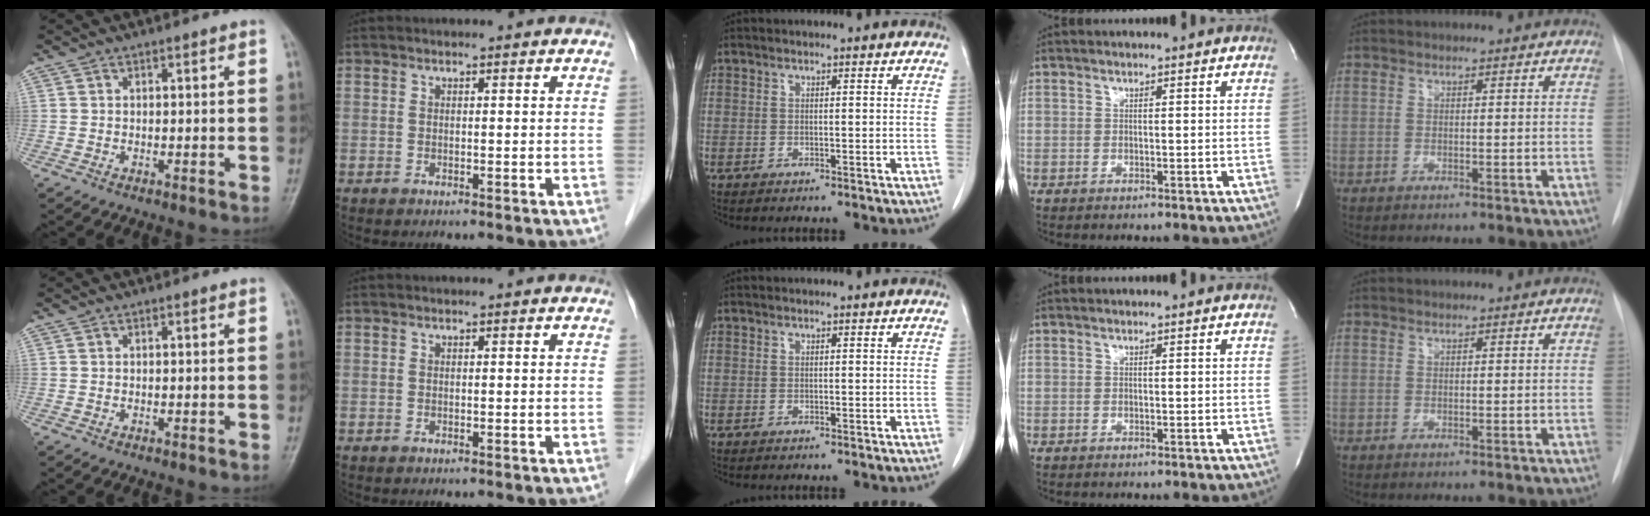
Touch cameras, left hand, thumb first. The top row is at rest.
{}